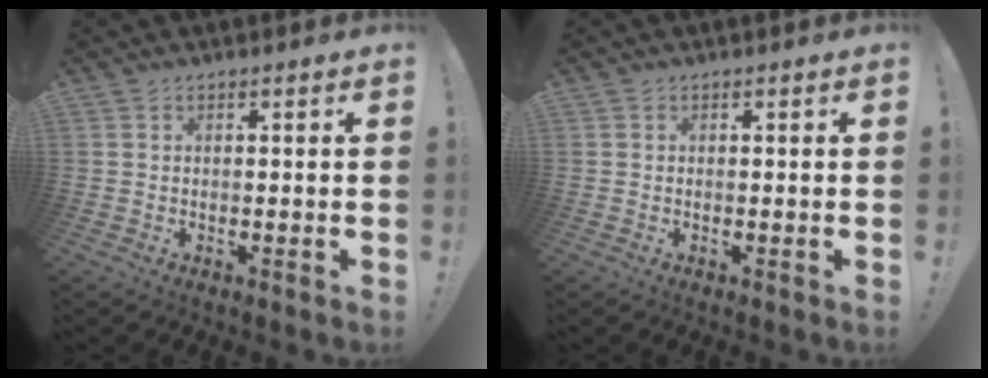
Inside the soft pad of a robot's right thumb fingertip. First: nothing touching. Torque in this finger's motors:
{"motor_torque": [-0.07, 0.13, 0.09, -0.03, -0.11]}